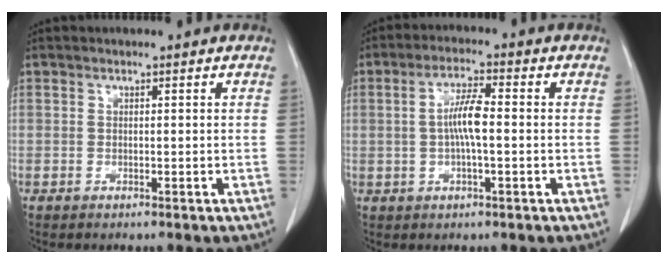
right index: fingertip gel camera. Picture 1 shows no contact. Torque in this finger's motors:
{"motor_torque": [0.41, -0.07, 0.13, 0.10]}